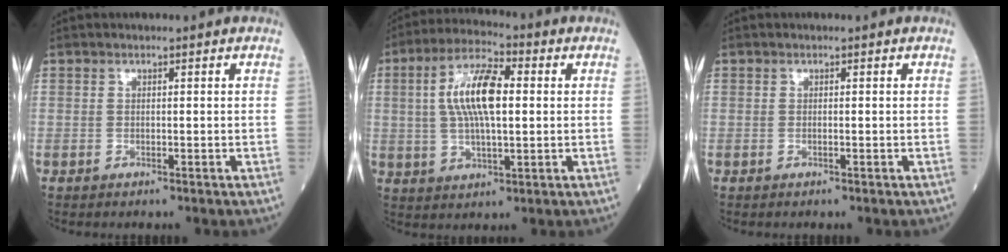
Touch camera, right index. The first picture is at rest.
{"total": 10.8, "force": [1.6, 3.3, 10.1], "torque": [-0.202, 0.017, 0.027]}
{"total": 0.0}